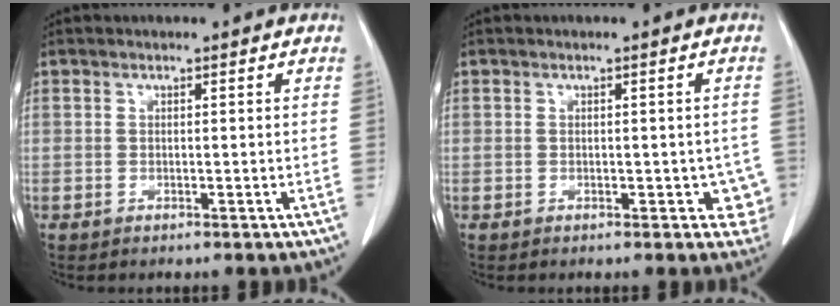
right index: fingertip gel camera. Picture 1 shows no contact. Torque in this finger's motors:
{"motor_torque": [0.12, 0.07, -0.03, 0.01]}